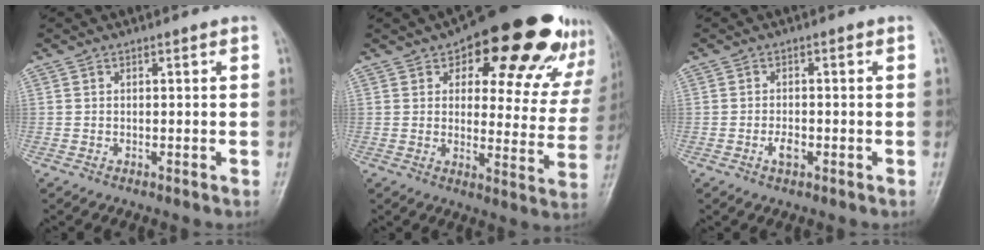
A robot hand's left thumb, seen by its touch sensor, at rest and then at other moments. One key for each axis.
{"total": 23.6, "fx": 14.8, "fy": 10.4, "fz": 15.0, "tx": -0.148, "ty": -0.047, "tz": 0.186}
{"total": 2.3, "fx": -1.0, "fy": 1.3, "fz": 1.7, "tx": -0.029, "ty": 0.004, "tz": -0.018}